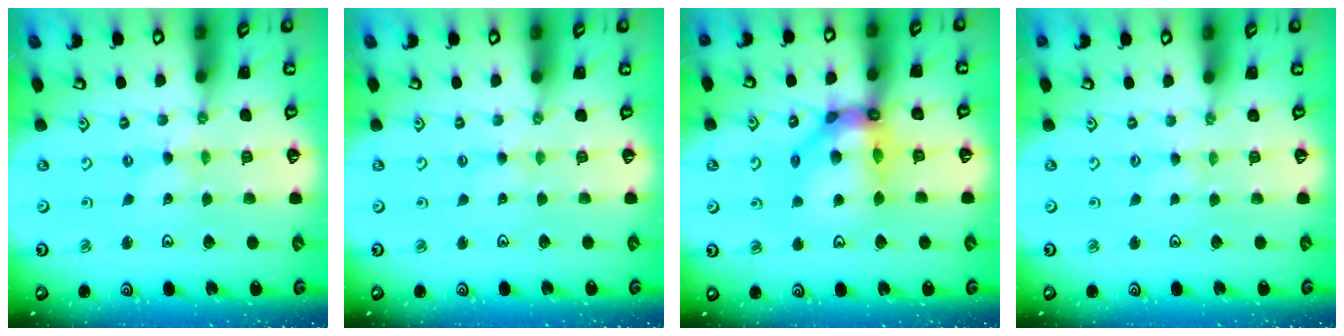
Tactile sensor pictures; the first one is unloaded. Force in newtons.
{"total": 1.1, "press": 1.1, "slide": 0.3}
{"total": 14.9, "press": 14.7, "slide": 1.9}
{"total": 2.0, "press": 1.9, "slide": 0.4}